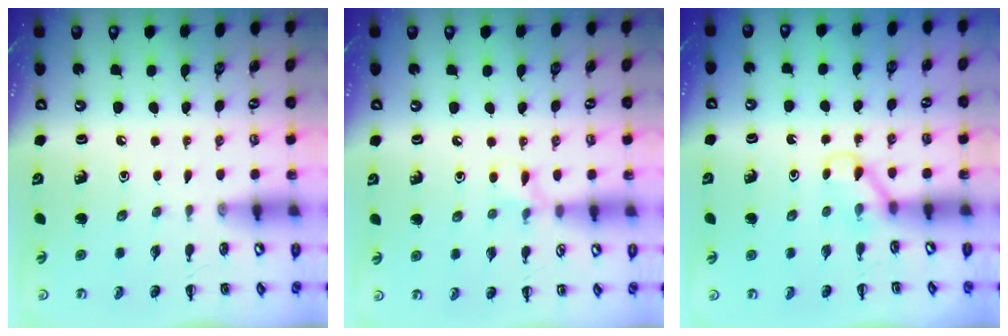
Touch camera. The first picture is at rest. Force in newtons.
{"total": 5.6, "press": 5.2, "slide": 1.9}
{"total": 3.7, "press": 3.5, "slide": 1.2}